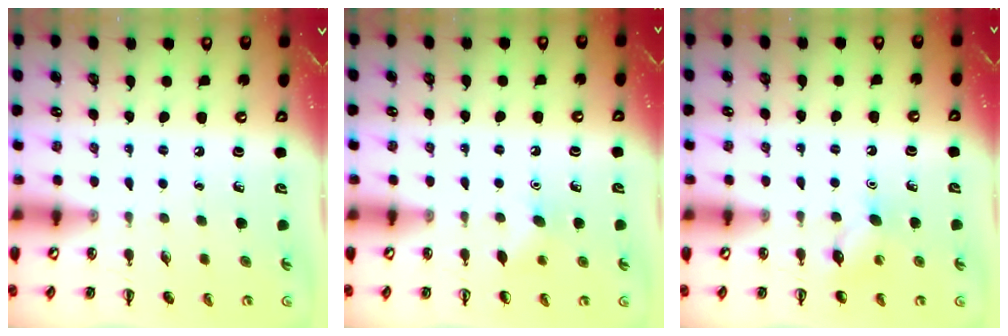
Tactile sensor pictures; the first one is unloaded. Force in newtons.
{"total": 5.4, "press": 5.1, "slide": 1.7}
{"total": 6.3, "press": 6.1, "slide": 1.6}